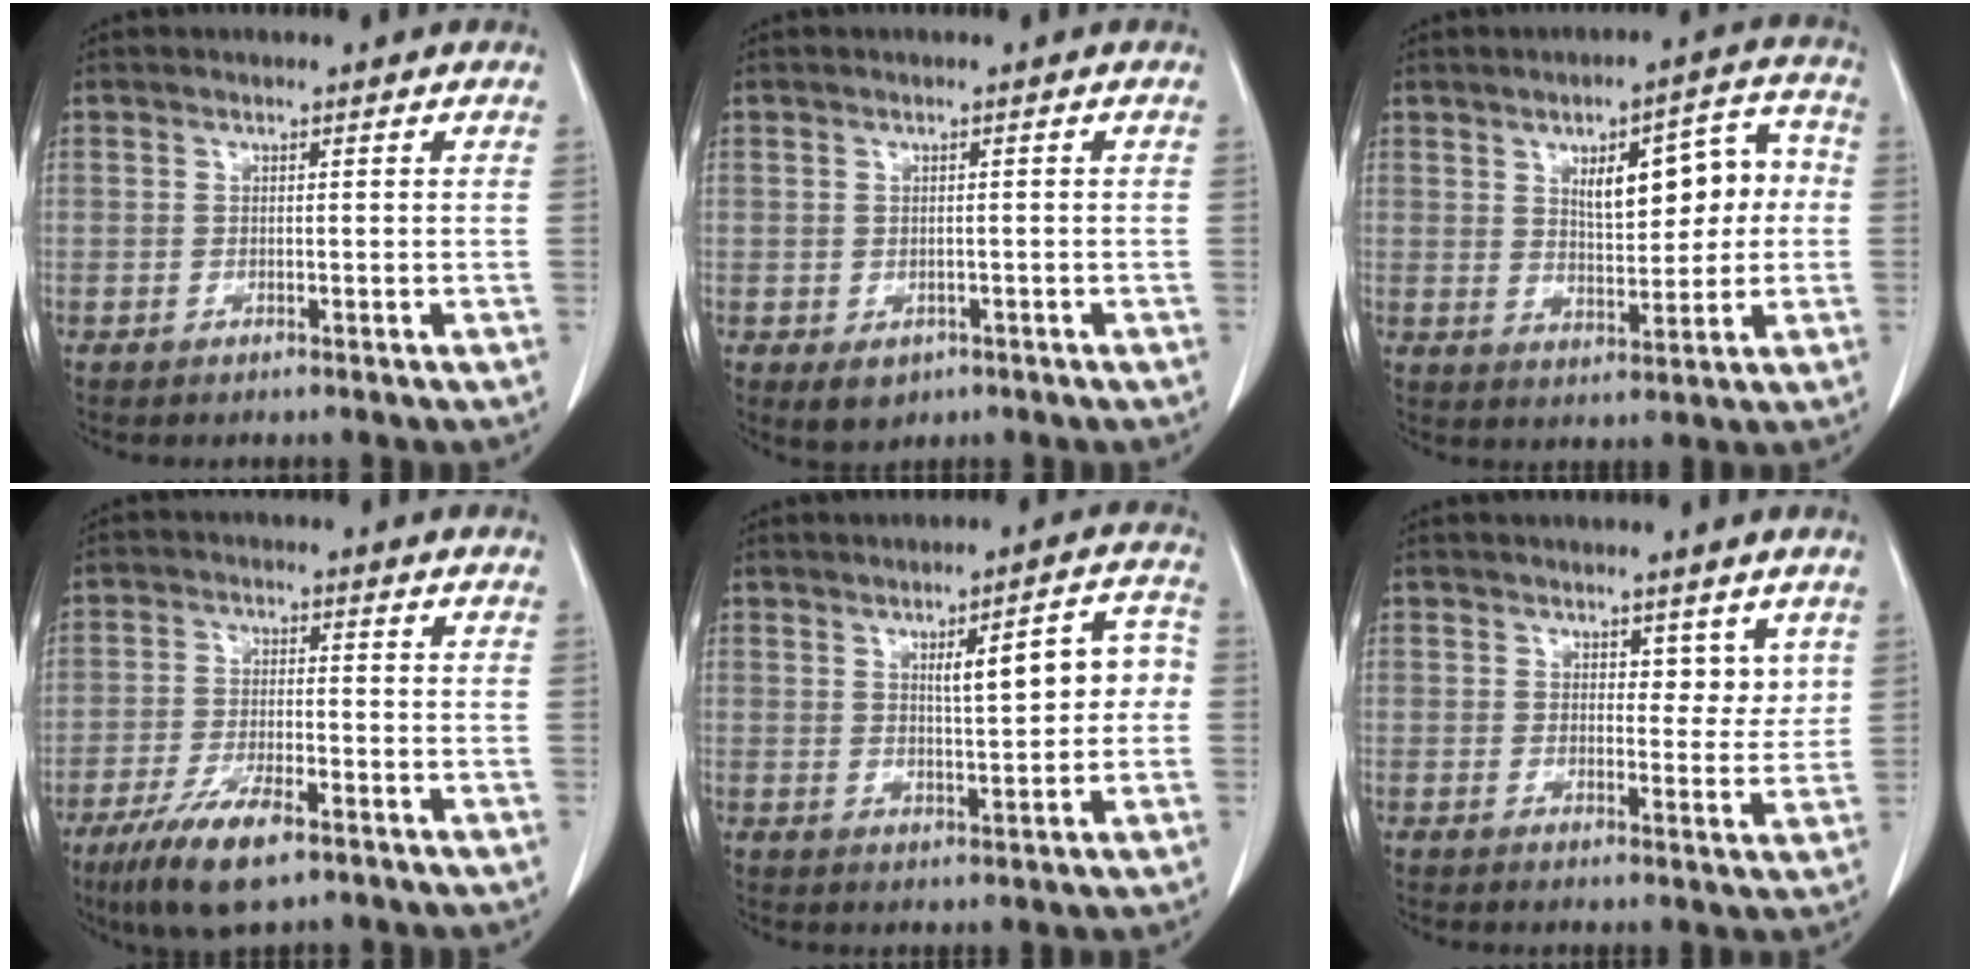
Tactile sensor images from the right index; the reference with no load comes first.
{"total": 2.9, "force": [-1.4, 2.2, 1.3], "torque": [-0.014, -0.001, -0.009]}
{"total": 10.5, "force": [1.8, 4.2, 9.5], "torque": [-0.126, 0.032, 0.033]}
{"total": 9.1, "force": [-5.9, 2.1, 6.6], "torque": [-0.128, -0.017, -0.101]}
{"total": 8.3, "force": [1.1, 2.2, 8.0], "torque": [-0.106, 0.027, 0.018]}
{"total": 3.7, "force": [2.1, 2.2, 2.2], "torque": [-0.012, -0.008, 0.027]}